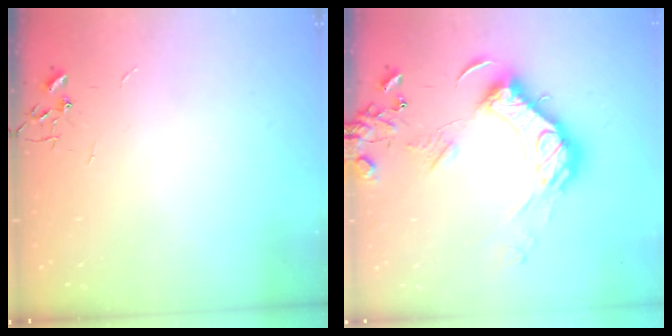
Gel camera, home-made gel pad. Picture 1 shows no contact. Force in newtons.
{"total": 18.6, "press": 18.5, "slide": 1.9}